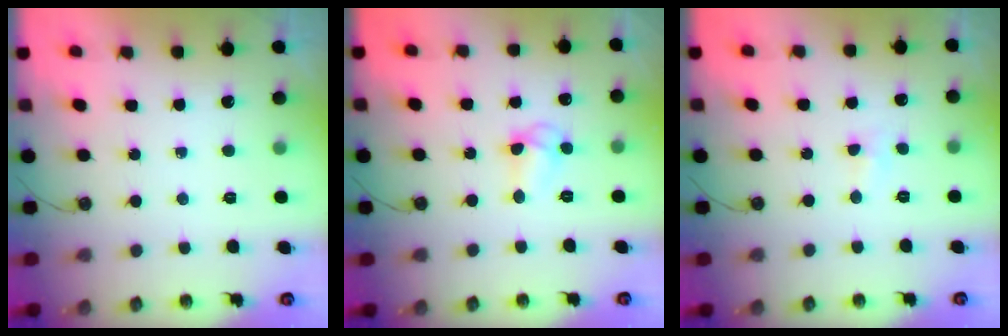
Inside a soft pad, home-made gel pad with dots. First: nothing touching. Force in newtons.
{"total": 6.7, "press": 6.7, "slide": 0.6}
{"total": 3.6, "press": 3.6, "slide": 0.5}